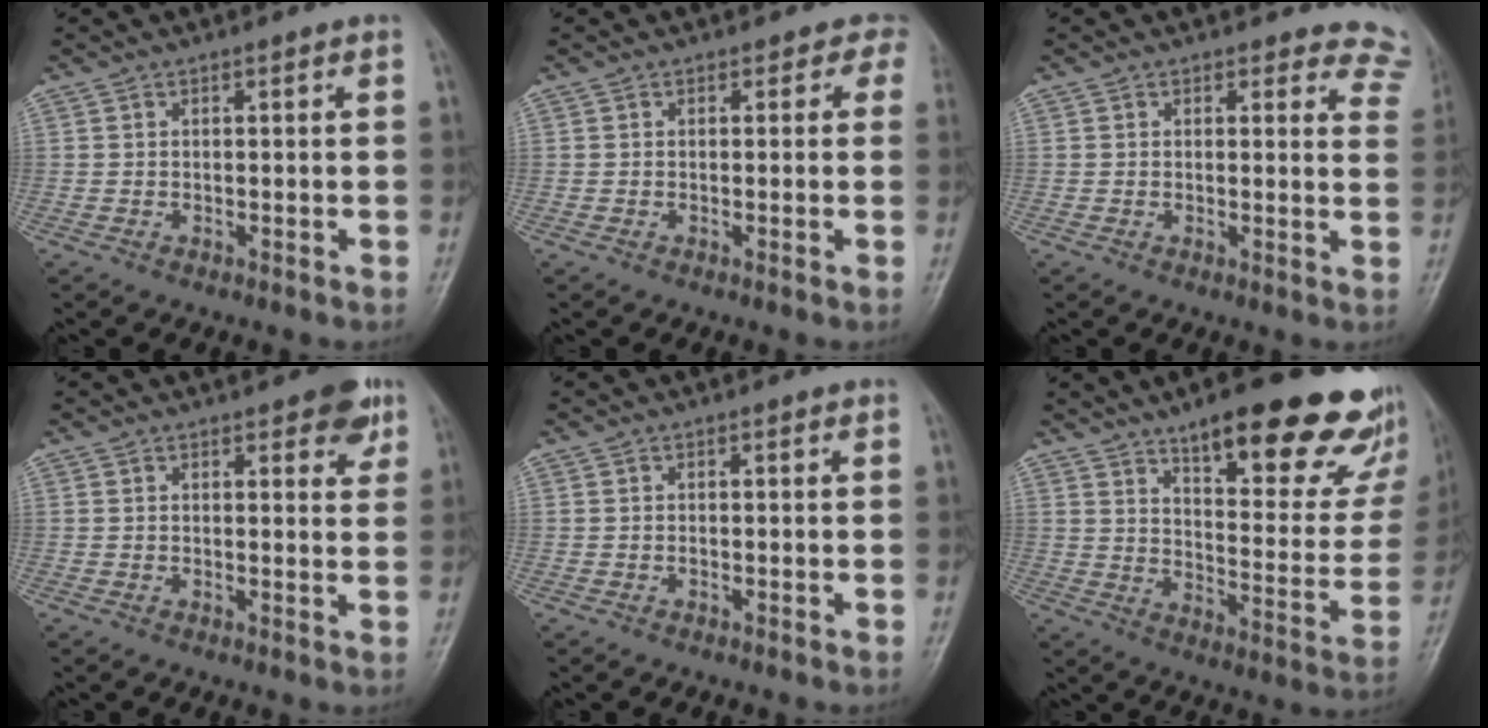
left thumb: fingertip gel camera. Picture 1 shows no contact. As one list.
[{"total": 2.0, "force": [1.1, 1.6, 0.4], "torque": [0.020, -0.003, -0.010]}, {"total": 8.4, "force": [7.6, 3.4, -0.1], "torque": [0.067, -0.039, 0.041]}, {"total": 5.3, "force": [3.1, 2.3, 3.6], "torque": [-0.019, -0.011, 0.032]}, {"total": 0.0}, {"total": 27.4, "force": [17.8, 8.6, 19.0], "torque": [-0.212, -0.081, 0.240]}]